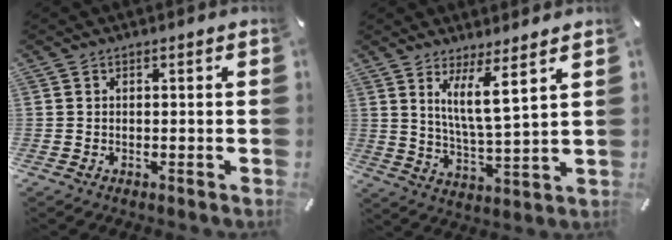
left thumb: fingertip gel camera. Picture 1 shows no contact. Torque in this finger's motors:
{"motor_torque": [0.09, -0.03, 0.20, -0.18, 0.02]}